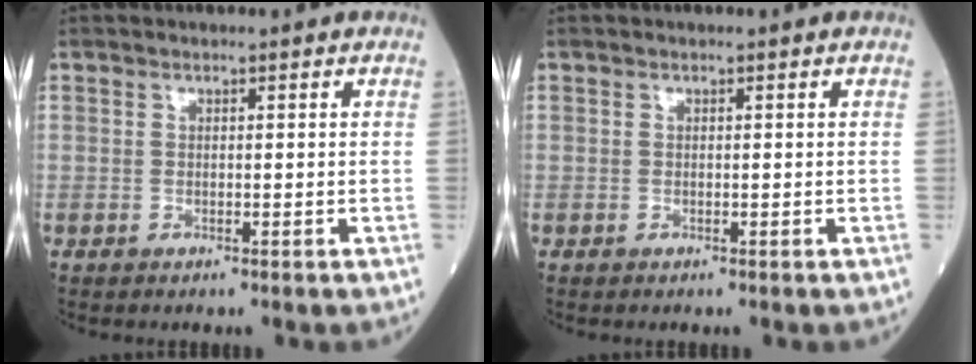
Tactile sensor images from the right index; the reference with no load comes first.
{"total": 0.0}